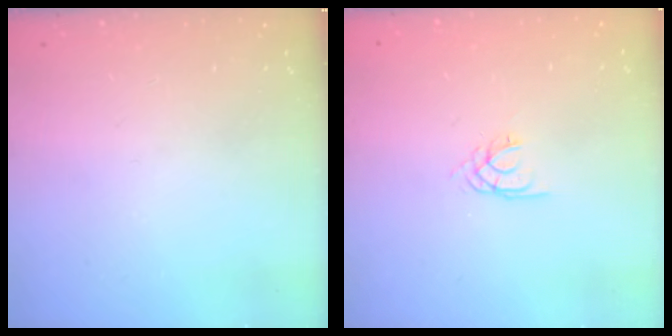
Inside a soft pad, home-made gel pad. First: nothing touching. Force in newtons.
{"total": 1.7, "press": 1.7, "slide": 0.1}